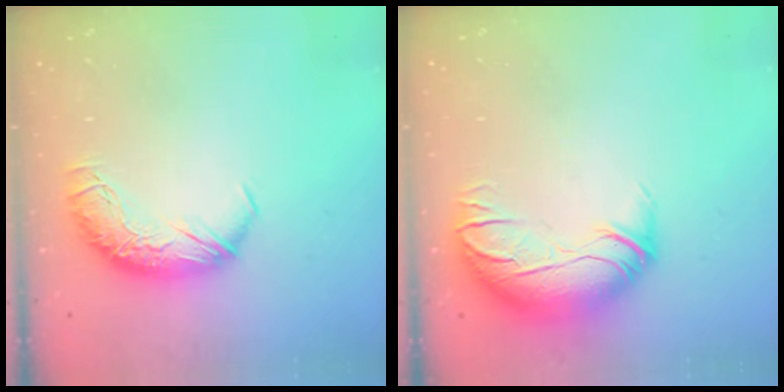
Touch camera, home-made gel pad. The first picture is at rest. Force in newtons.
{"total": 2.7, "press": 0.5, "slide": 2.7}